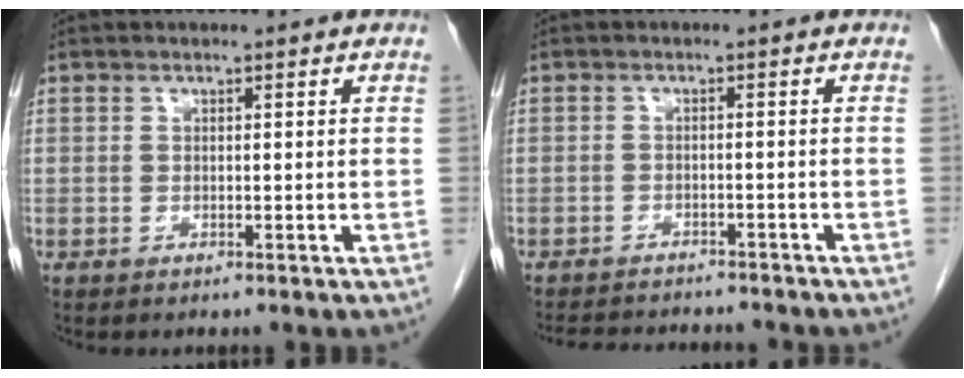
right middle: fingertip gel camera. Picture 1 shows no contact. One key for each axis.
{"total": 11.5, "fx": -10.4, "fy": 2.9, "fz": 3.8, "tx": -0.071, "ty": -0.001, "tz": -0.132}